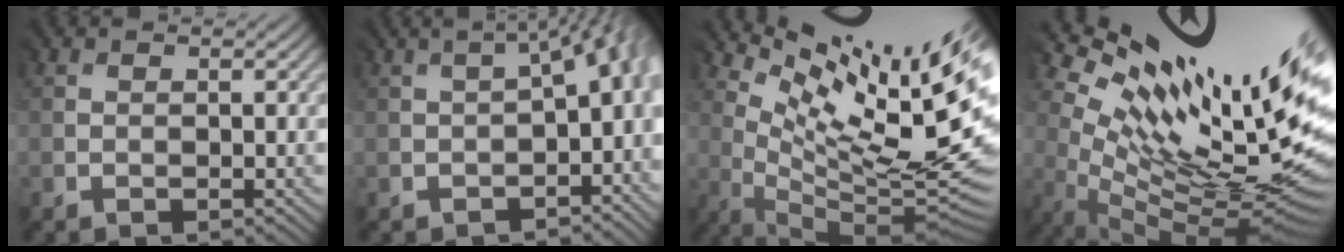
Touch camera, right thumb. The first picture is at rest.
{"total": 6.7, "force": [-2.7, 2.9, 5.4], "torque": [-0.051, -0.015, -0.024]}
{"total": 14.7, "force": [6.9, 3.6, 12.5], "torque": [-0.201, -0.004, 0.139]}
{"total": 15.8, "force": [6.2, 4.3, 13.9], "torque": [-0.226, -0.002, 0.136]}